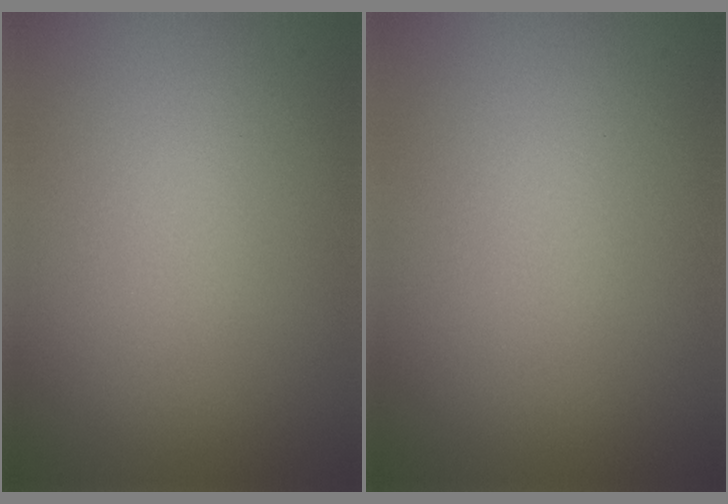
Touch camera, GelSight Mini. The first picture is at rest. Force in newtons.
{"total": 0.0}